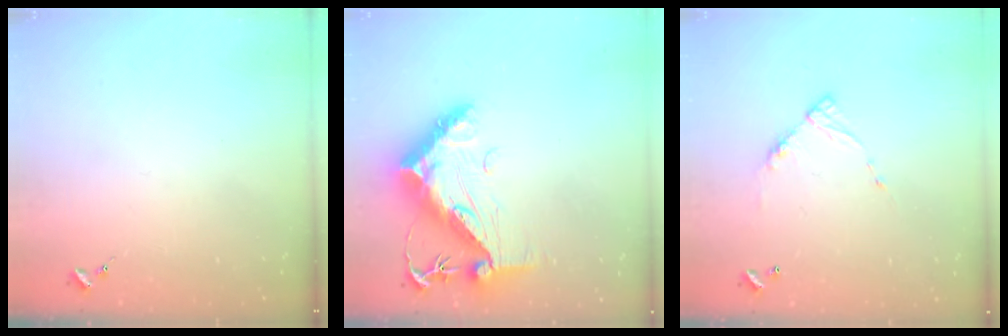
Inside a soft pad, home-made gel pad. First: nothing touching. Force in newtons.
{"total": 19.4, "press": 19.3, "slide": 1.7}
{"total": 8.8, "press": 8.8, "slide": 0.5}